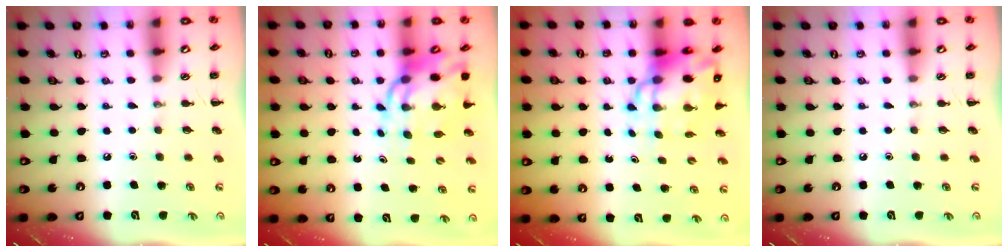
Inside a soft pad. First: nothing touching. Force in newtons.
{"total": 11.7, "press": 11.2, "slide": 3.4}
{"total": 10.8, "press": 10.4, "slide": 2.8}
{"total": 0.0}